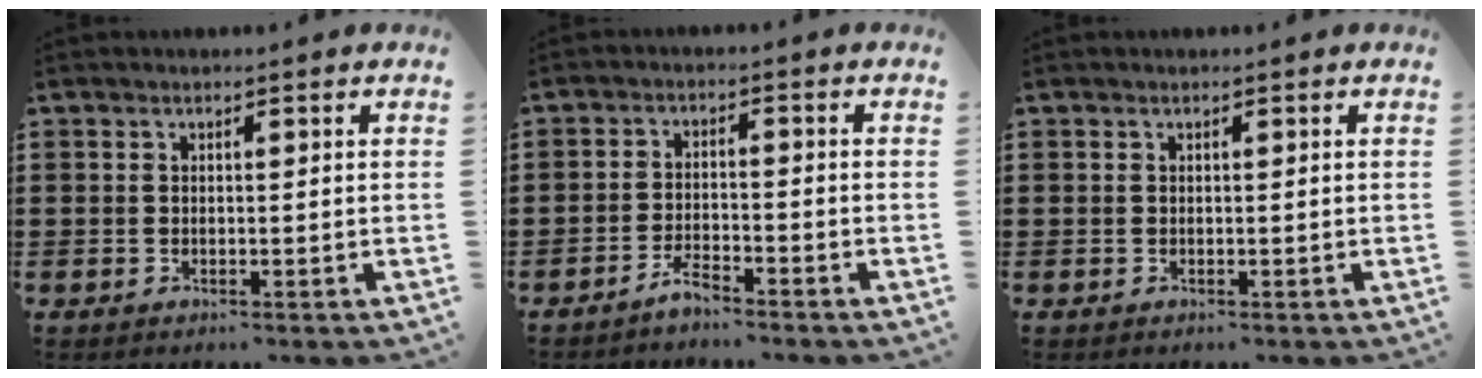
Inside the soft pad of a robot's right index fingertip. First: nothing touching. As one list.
[{"total": 2.9, "force": [-2.8, 0.2, 0.8], "torque": [-0.018, 0.006, -0.055]}, {"total": 0.0}]